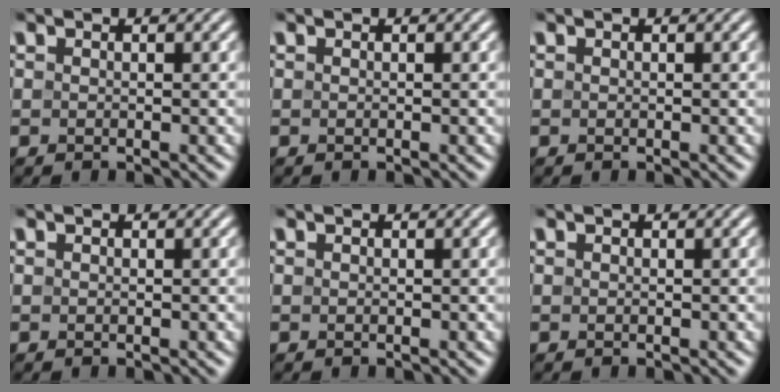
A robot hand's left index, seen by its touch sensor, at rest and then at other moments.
{"total": 0.0}
{"total": 0.0}
{"total": 0.0}
{"total": 0.0}
{"total": 0.0}